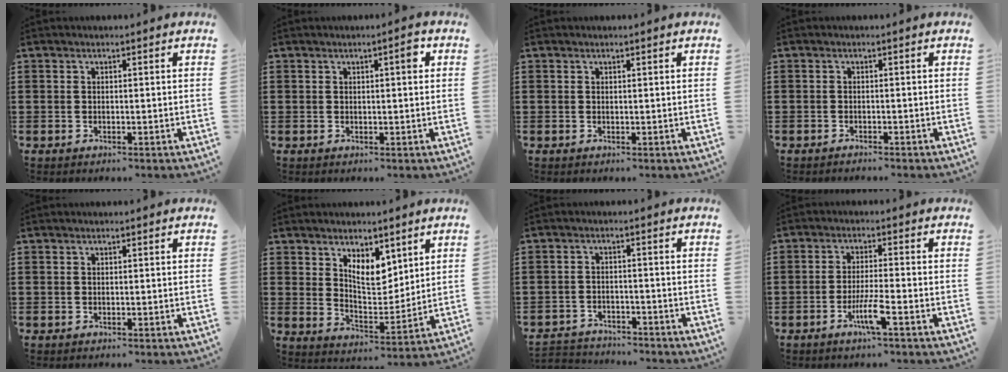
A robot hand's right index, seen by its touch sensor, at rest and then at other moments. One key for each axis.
{"total": 2.1, "fx": 0.8, "fy": 0.4, "fz": 1.9, "tx": -0.030, "ty": 0.003, "tz": 0.010}
{"total": 0.0}
{"total": 0.8, "fx": -0.8, "fy": 0.0, "fz": 0.1, "tx": -0.003, "ty": -0.001, "tz": -0.016}
{"total": 0.0}
{"total": 6.9, "fx": 4.7, "fy": 3.3, "fz": 3.8, "tx": -0.072, "ty": -0.017, "tz": 0.083}
{"total": 2.8, "fx": -2.8, "fy": 0.3, "fz": -0.2, "tx": -0.006, "ty": -0.003, "tz": -0.061}
{"total": 4.8, "fx": -2.5, "fy": 0.0, "fz": 4.1, "tx": -0.082, "ty": -0.014, "tz": -0.046}